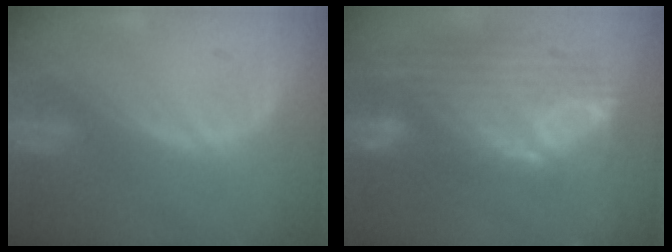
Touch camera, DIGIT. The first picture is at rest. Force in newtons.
{"total": 12.3, "press": 10.3, "slide": 6.6}